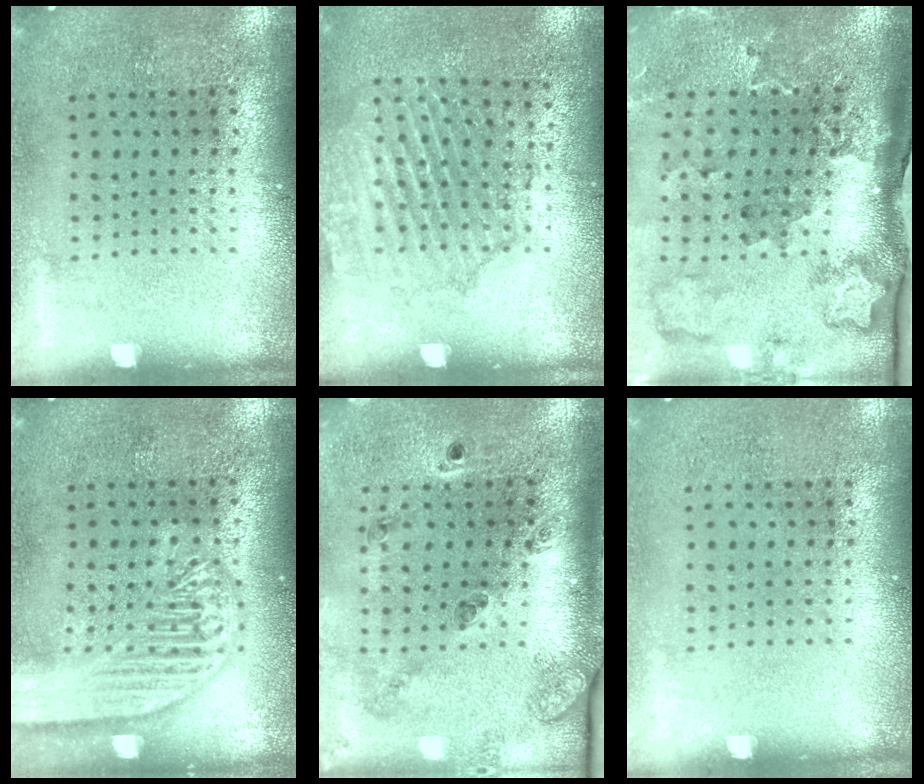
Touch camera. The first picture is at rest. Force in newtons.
{"total": 1.6, "press": 1.6, "slide": 0.4}
{"total": 2.3, "press": 2.0, "slide": 1.2}
{"total": 3.4, "press": 3.3, "slide": 0.3}
{"total": 1.8, "press": 1.6, "slide": 0.8}
{"total": 0.0}